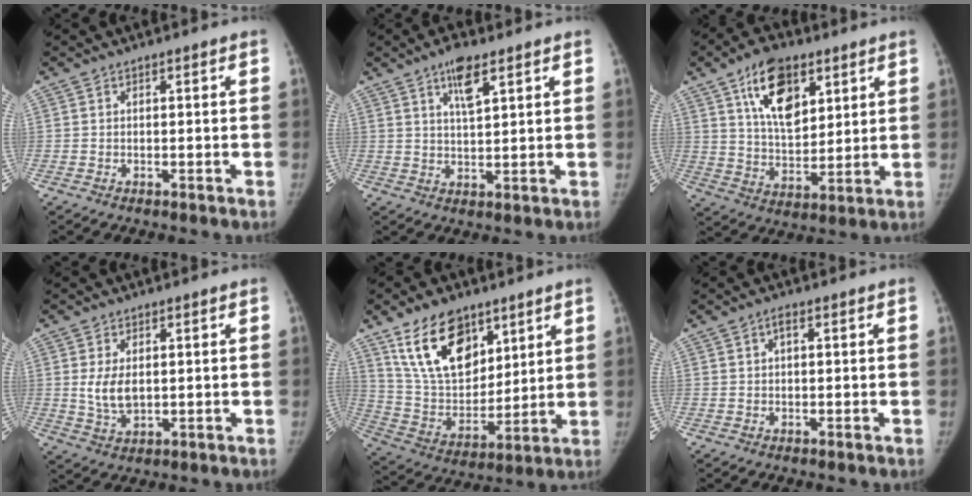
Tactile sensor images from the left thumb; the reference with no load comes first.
{"total": 6.0, "force": [3.5, 2.0, 4.5], "torque": [-0.071, -0.016, 0.059]}
{"total": 14.2, "force": [7.0, 7.7, 9.7], "torque": [-0.129, -0.034, 0.126]}
{"total": 5.8, "force": [0.7, 3.5, 4.5], "torque": [-0.080, -0.010, 0.022]}
{"total": 17.8, "force": [10.6, 10.4, 9.8], "torque": [-0.128, -0.052, 0.207]}
{"total": 1.7, "force": [0.6, 1.0, 1.3], "torque": [-0.017, 0.001, 0.009]}